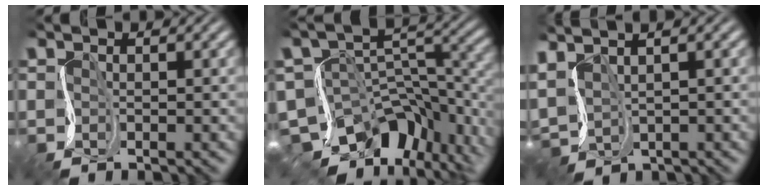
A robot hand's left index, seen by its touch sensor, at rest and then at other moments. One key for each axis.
{"total": 13.1, "fx": -7.0, "fy": 6.4, "fz": 9.0, "tx": -0.161, "ty": 0.004, "tz": -0.093}
{"total": 4.2, "fx": 1.8, "fy": 1.9, "fz": 3.3, "tx": -0.087, "ty": 0.009, "tz": 0.036}